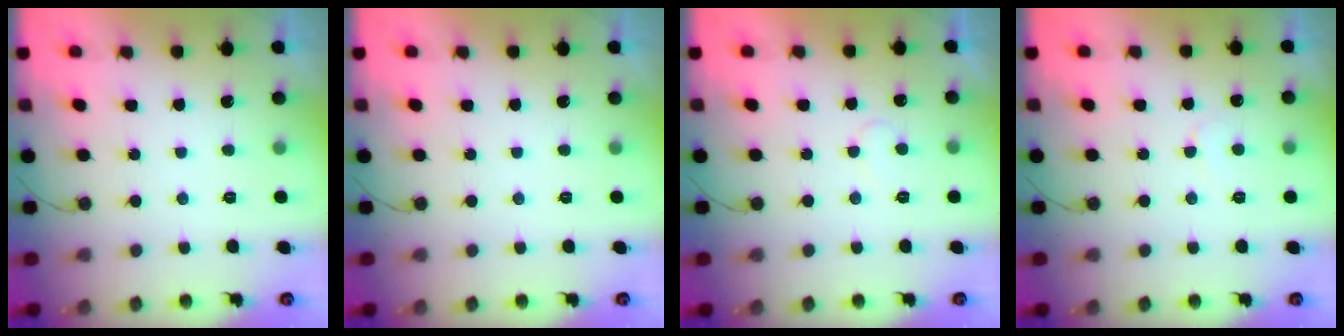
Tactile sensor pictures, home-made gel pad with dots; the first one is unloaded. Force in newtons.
{"total": 0.0}
{"total": 4.3, "press": 4.3, "slide": 0.2}
{"total": 3.6, "press": 3.6, "slide": 0.3}